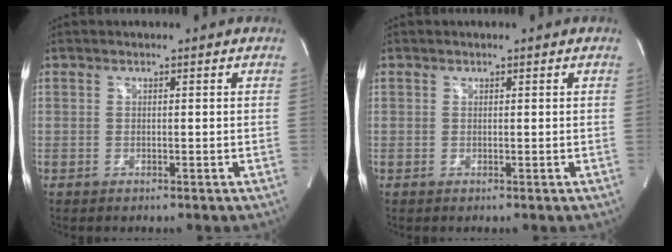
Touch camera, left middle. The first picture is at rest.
{"total": 0.0}